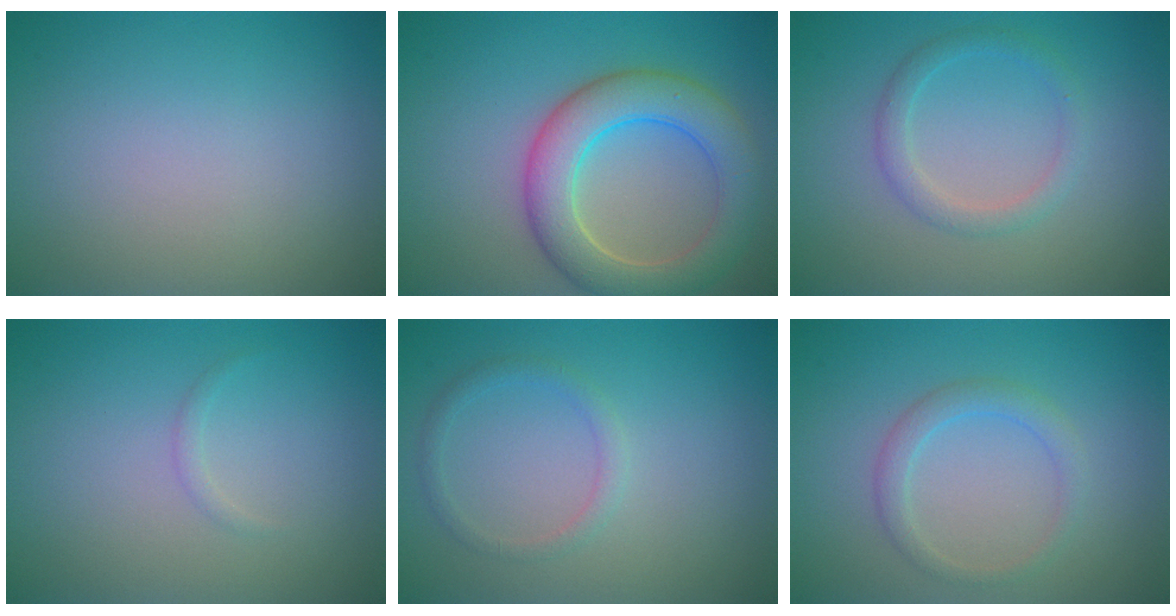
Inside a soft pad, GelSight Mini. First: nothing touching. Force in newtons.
{"total": 6.8, "press": 6.8, "slide": 0.4}
{"total": 2.0, "press": 2.0, "slide": 0.1}
{"total": 0.6, "press": 0.6, "slide": 0.0}
{"total": 1.4, "press": 1.3, "slide": 0.2}
{"total": 1.9, "press": 1.9, "slide": 0.1}